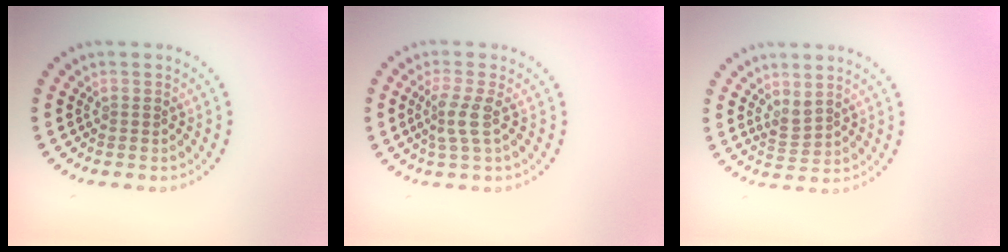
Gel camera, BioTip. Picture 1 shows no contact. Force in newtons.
{"total": 2.4, "press": 1.8, "slide": 1.6}
{"total": 1.4, "press": 1.3, "slide": 0.7}